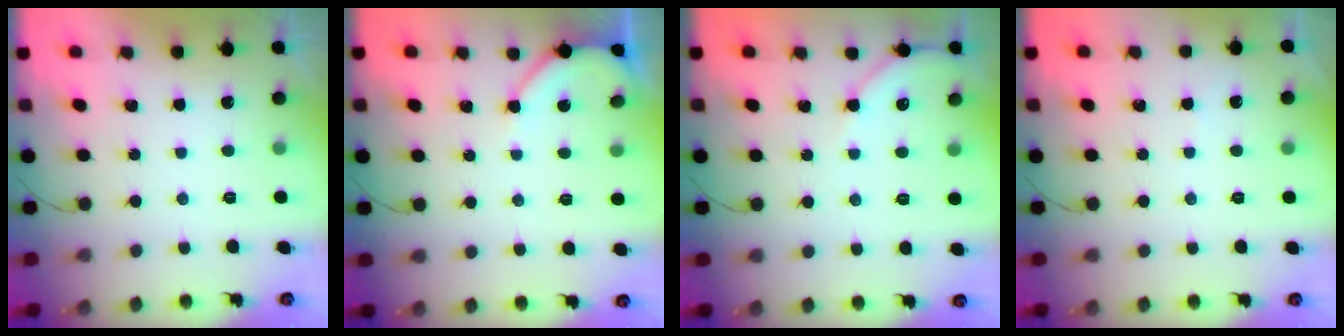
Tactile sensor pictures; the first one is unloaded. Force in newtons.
{"total": 4.9, "press": 4.8, "slide": 0.5}
{"total": 5.9, "press": 5.8, "slide": 0.8}
{"total": 2.1, "press": 2.1, "slide": 0.3}